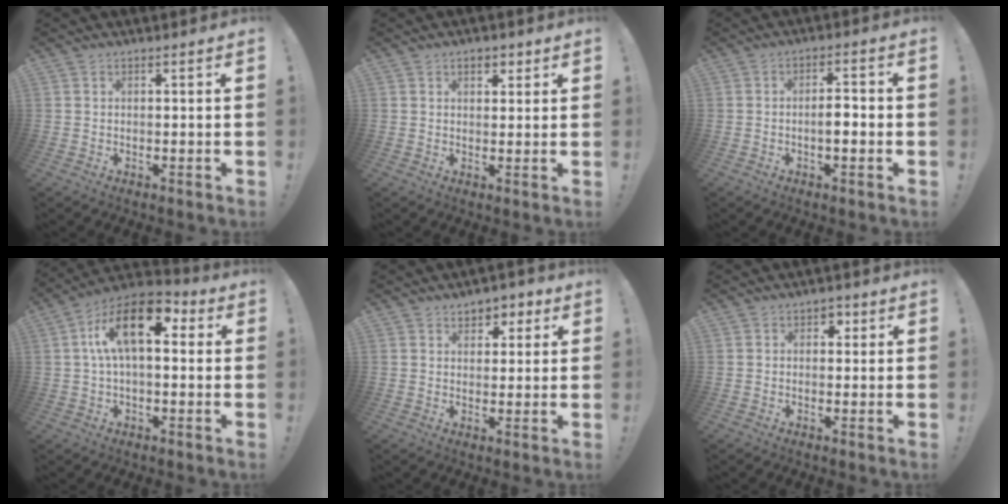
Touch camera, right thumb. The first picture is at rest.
{"total": 3.5, "force": [1.7, 2.3, 2.1], "torque": [-0.028, 0.001, 0.029]}
{"total": 4.7, "force": [-1.4, 1.5, 4.3], "torque": [-0.064, 0.006, -0.029]}
{"total": 16.4, "force": [4.5, 7.8, 13.7], "torque": [-0.232, -0.008, 0.073]}
{"total": 4.4, "force": [2.1, 3.6, 1.4], "torque": [-0.007, -0.010, 0.035]}
{"total": 2.4, "force": [0.3, 2.0, 1.3], "torque": [-0.015, 0.004, 0.002]}